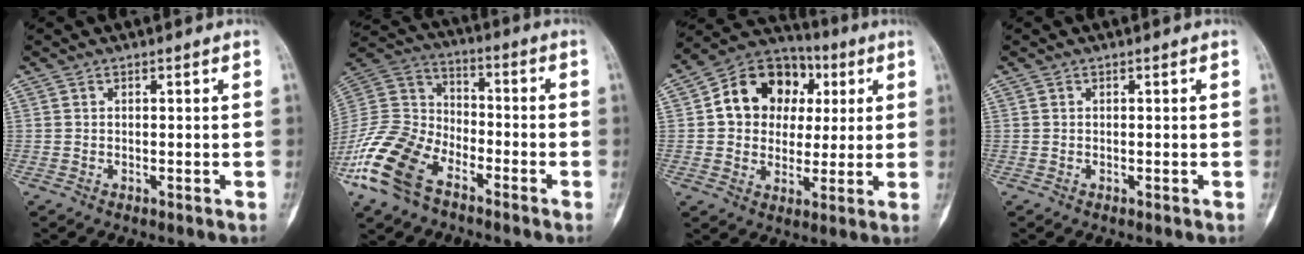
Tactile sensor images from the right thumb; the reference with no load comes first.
{"total": 15.3, "force": [-9.0, 9.0, 8.4], "torque": [-0.172, 0.049, -0.188]}
{"total": 15.2, "force": [3.2, 12.3, 8.4], "torque": [-0.090, 0.015, 0.045]}
{"total": 0.0}